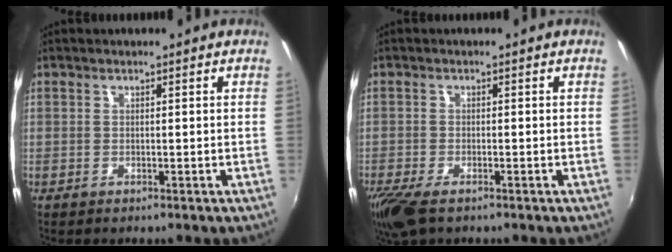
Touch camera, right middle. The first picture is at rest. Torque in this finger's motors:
{"motor_torque": [0.82, -0.84, 0.10, 0.08]}